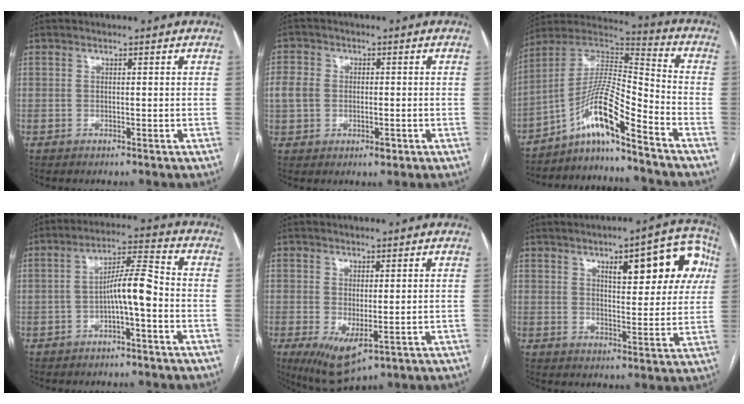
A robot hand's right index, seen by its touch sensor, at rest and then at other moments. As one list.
[{"total": 5.4, "force": [-0.9, 4.1, 3.4], "torque": [-0.073, 0.011, -0.012]}, {"total": 12.1, "force": [-8.1, 0.3, 8.9], "torque": [-0.173, 0.020, -0.150]}, {"total": 6.8, "force": [-1.9, 0.7, 6.5], "torque": [-0.111, 0.023, -0.033]}, {"total": 6.6, "force": [-1.8, 2.6, 5.8], "torque": [-0.104, -0.022, -0.014]}, {"total": 13.2, "force": [5.5, 4.2, 11.3], "torque": [-0.129, 0.025, 0.069]}]